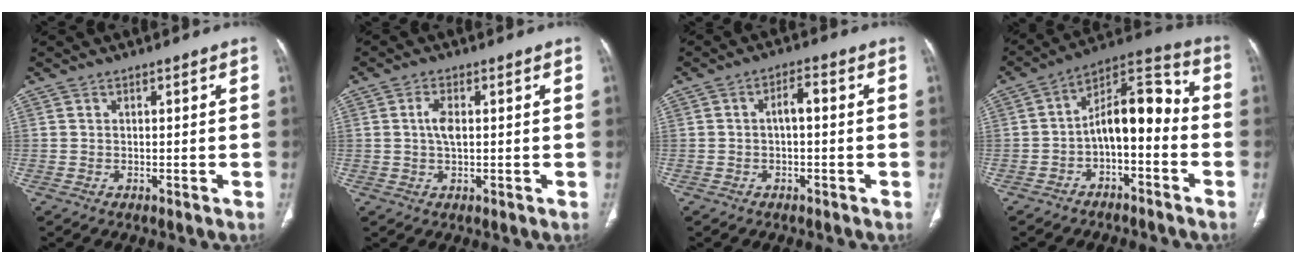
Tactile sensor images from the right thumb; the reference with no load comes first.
{"total": 3.4, "force": [0.5, 1.6, 3.0], "torque": [-0.062, 0.003, 0.008]}
{"total": 3.2, "force": [-0.2, 1.4, 2.9], "torque": [-0.044, 0.016, -0.007]}
{"total": 12.9, "force": [-3.0, 6.6, 10.7], "torque": [-0.152, 0.072, -0.054]}